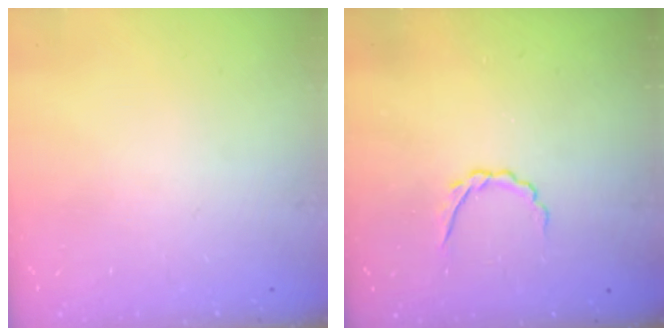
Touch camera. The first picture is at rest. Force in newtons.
{"total": 2.6, "press": 2.5, "slide": 0.8}